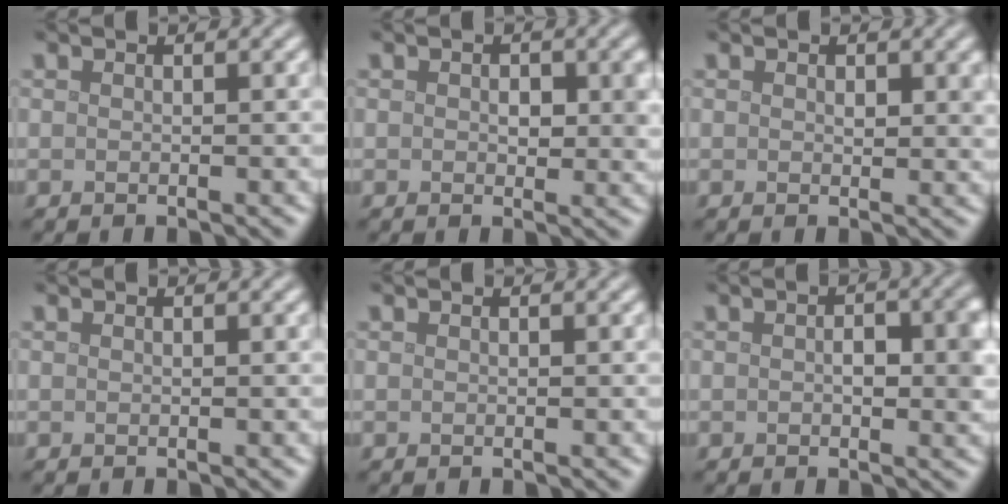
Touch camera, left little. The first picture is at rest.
{"total": 2.3, "force": [0.3, 1.4, 1.8], "torque": [-0.019, -0.004, 0.005]}
{"total": 1.4, "force": [0.4, 0.8, 1.0], "torque": [-0.009, -0.005, 0.007]}
{"total": 0.0}
{"total": 0.0}
{"total": 3.3, "force": [0.0, 1.6, 2.8], "torque": [-0.037, 0.002, -0.003]}